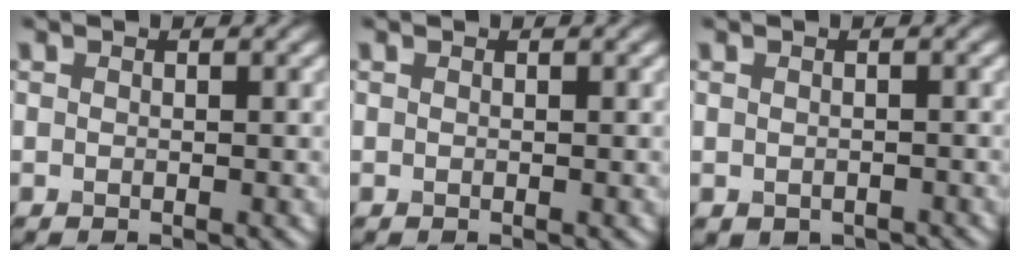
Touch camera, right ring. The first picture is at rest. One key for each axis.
{"total": 0.0}
{"total": 1.5, "fx": -1.2, "fy": 0.8, "fz": 0.5, "tx": -0.006, "ty": -0.009, "tz": -0.016}